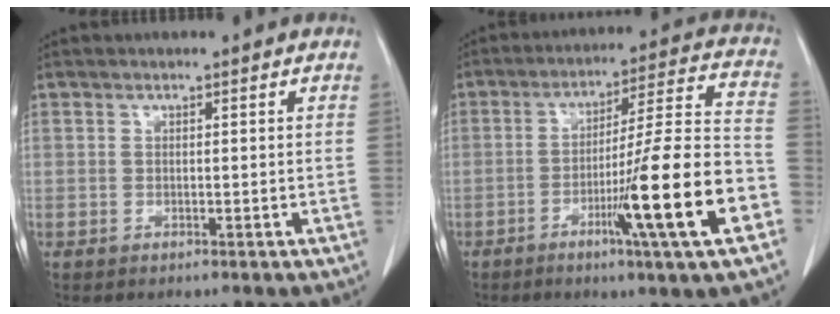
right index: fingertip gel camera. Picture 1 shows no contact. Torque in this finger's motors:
{"motor_torque": [1.48, -0.66, 0.42, 0.09]}